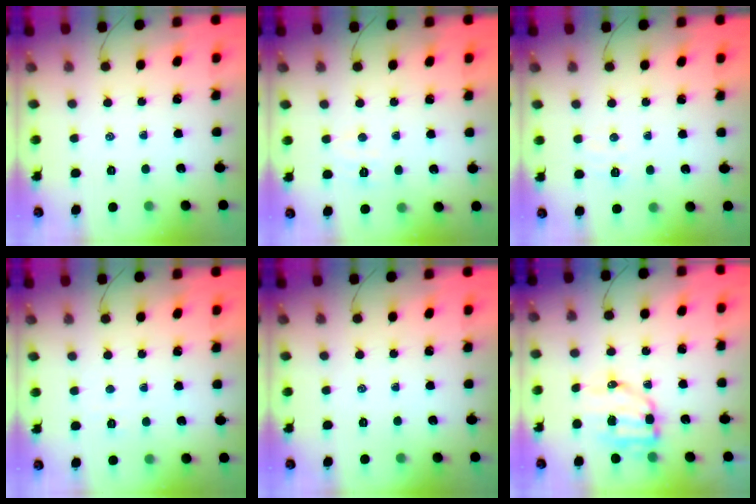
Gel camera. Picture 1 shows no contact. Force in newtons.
{"total": 3.8, "press": 3.7, "slide": 0.8}
{"total": 4.1, "press": 4.0, "slide": 0.9}
{"total": 2.4, "press": 2.3, "slide": 0.7}
{"total": 0.0}
{"total": 9.0, "press": 8.9, "slide": 1.4}